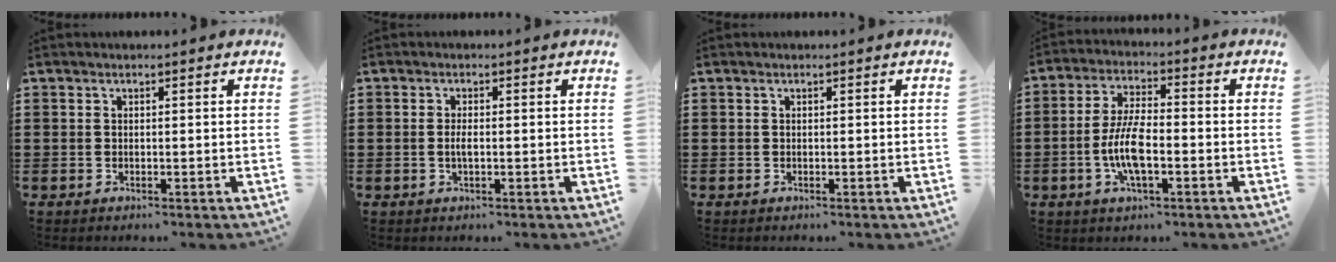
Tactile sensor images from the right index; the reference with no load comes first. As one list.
[{"total": 1.8, "force": [-0.3, 0.5, 1.7], "torque": [-0.039, -0.003, -0.007]}, {"total": 0.0}, {"total": 7.8, "force": [-2.0, 2.6, 7.1], "torque": [-0.160, -0.009, -0.044]}]